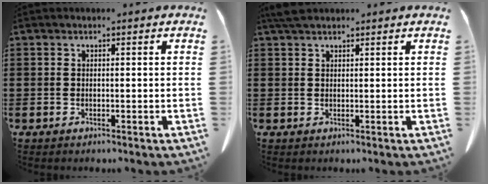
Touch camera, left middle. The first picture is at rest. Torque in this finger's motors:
{"motor_torque": [0.55, 0.58, 0.15, 0.04]}